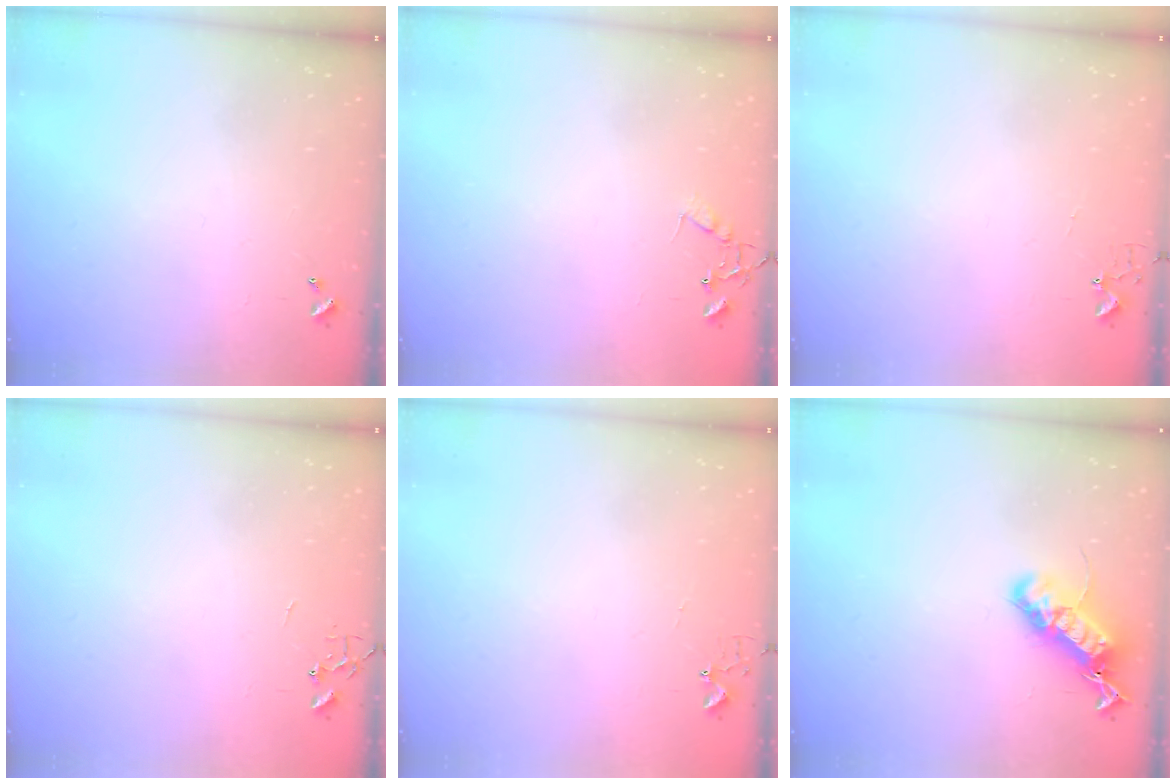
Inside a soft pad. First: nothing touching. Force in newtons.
{"total": 7.5, "press": 7.5, "slide": 0.4}
{"total": 2.7, "press": 2.7, "slide": 0.3}
{"total": 0.0}
{"total": 2.7, "press": 2.7, "slide": 0.3}
{"total": 18.4, "press": 18.4, "slide": 0.6}